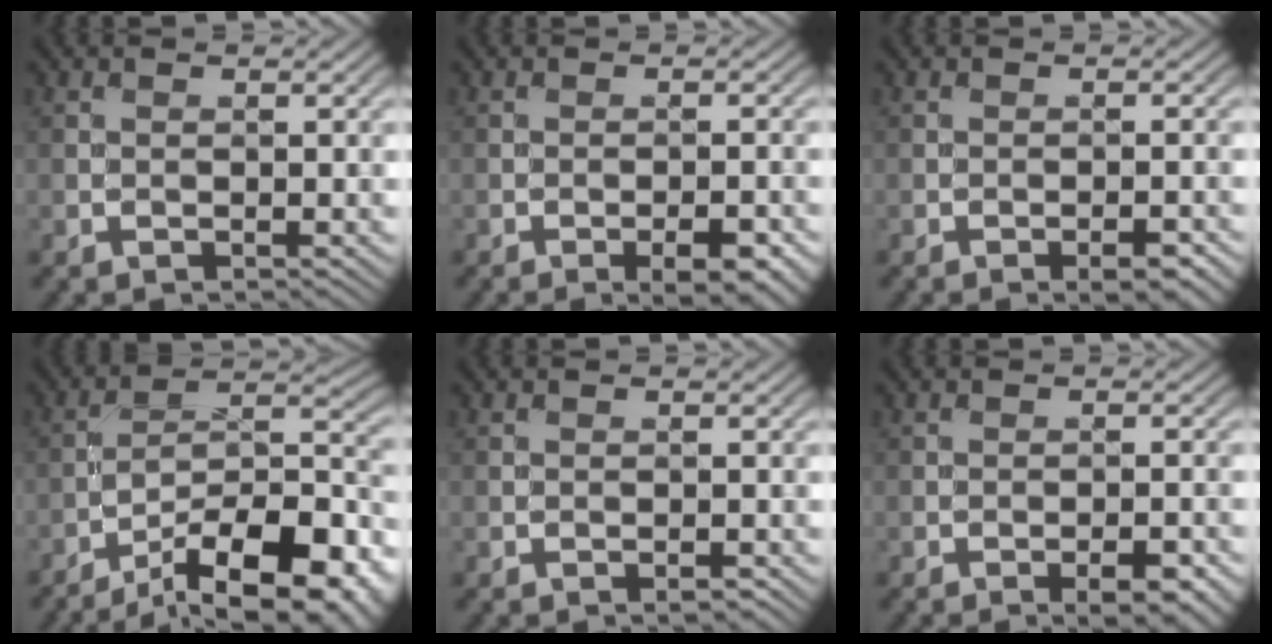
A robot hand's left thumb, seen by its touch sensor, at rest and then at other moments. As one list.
[{"total": 4.7, "force": [-2.7, 1.5, 3.6], "torque": [-0.058, 0.009, -0.030]}, {"total": 2.9, "force": [-1.8, 0.8, 2.1], "torque": [-0.032, 0.006, -0.024]}, {"total": 17.5, "force": [-12.4, 5.7, 10.9], "torque": [-0.159, -0.016, -0.185]}, {"total": 0.9, "force": [-0.6, 0.3, 0.6], "torque": [-0.010, 0.001, -0.010]}, {"total": 4.2, "force": [-2.5, 1.2, 3.1], "torque": [-0.050, 0.011, -0.030]}]